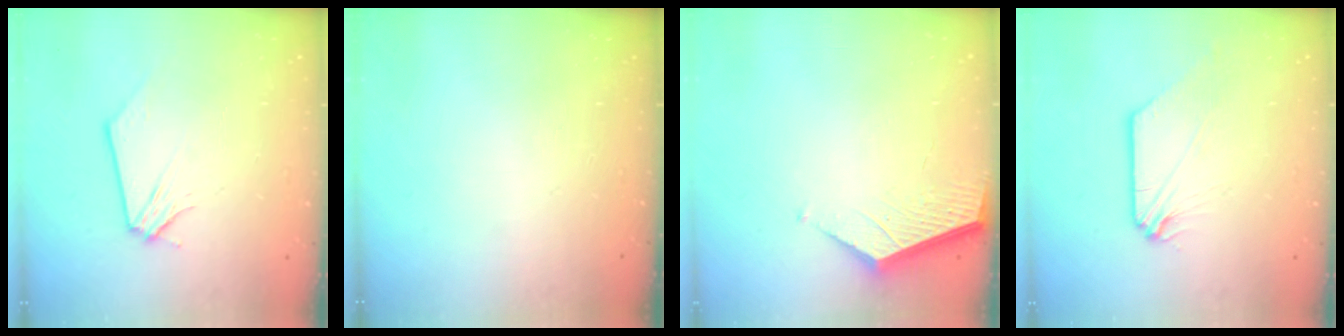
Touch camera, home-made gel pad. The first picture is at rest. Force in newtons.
{"total": 0.0}
{"total": 2.2, "press": 2.2, "slide": 0.2}
{"total": 0.0}